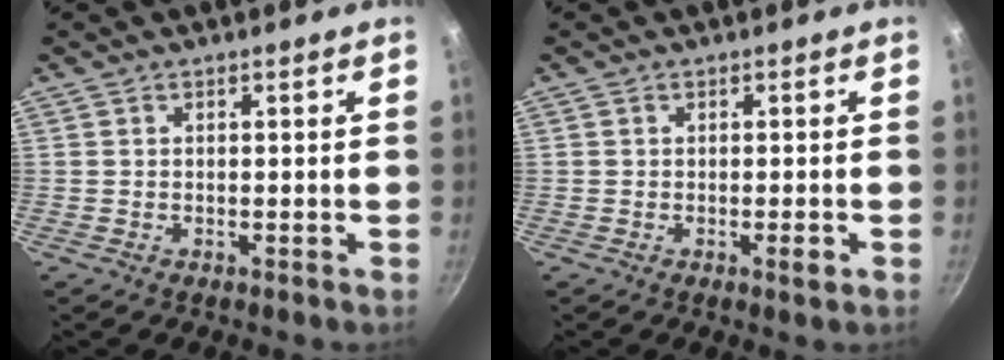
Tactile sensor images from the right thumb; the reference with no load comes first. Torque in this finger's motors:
{"motor_torque": [0.27, 0.11, -0.25, 0.14, 0.11]}